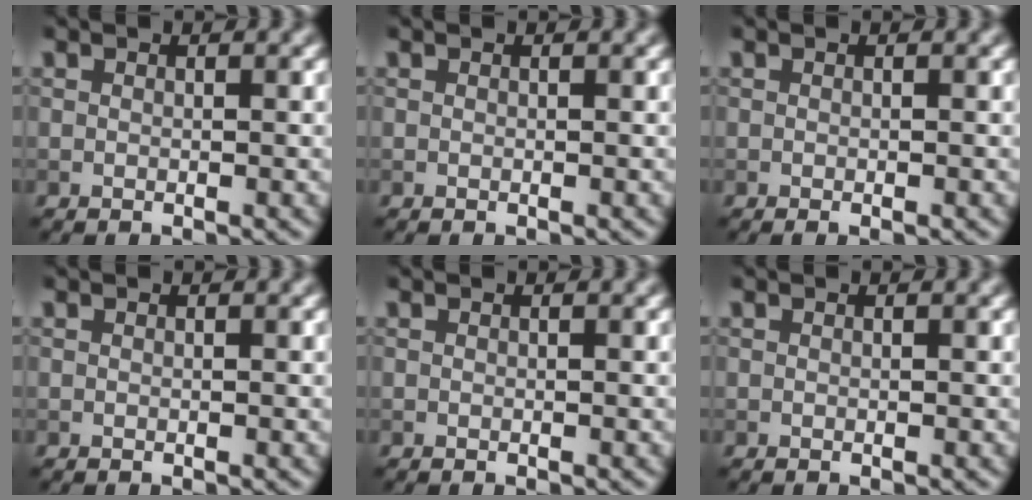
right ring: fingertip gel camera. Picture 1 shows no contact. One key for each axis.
{"total": 0.0}
{"total": 0.6, "fx": -0.4, "fy": 0.1, "fz": 0.5, "tx": -0.007, "ty": -0.003, "tz": -0.005}
{"total": 0.0}
{"total": 0.0}
{"total": 0.0}